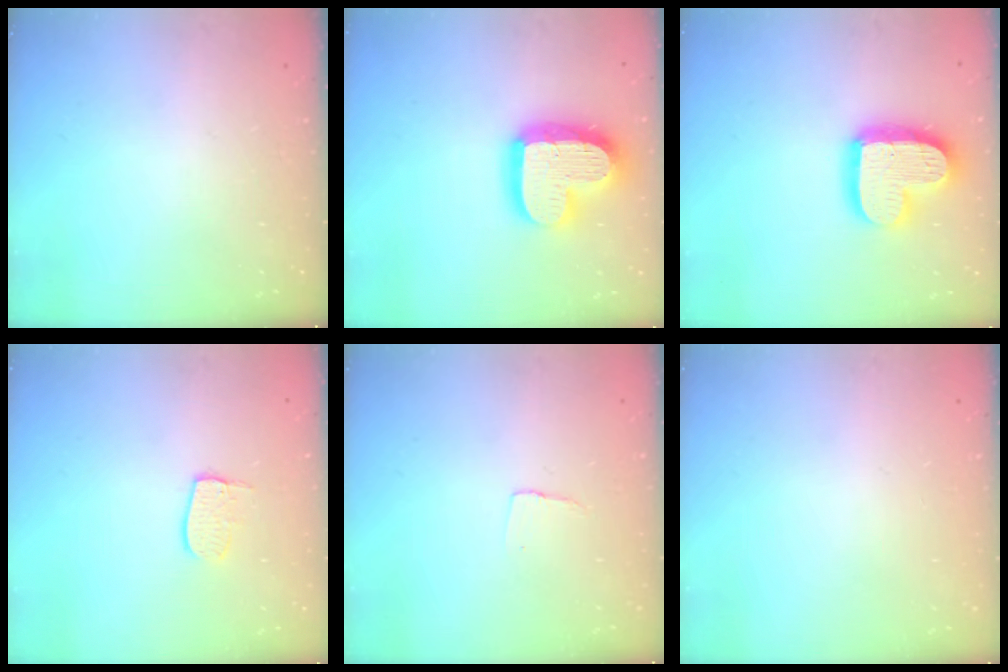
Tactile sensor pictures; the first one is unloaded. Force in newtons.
{"total": 19.6, "press": 19.6, "slide": 1.5}
{"total": 17.0, "press": 17.0, "slide": 1.3}
{"total": 7.2, "press": 7.2, "slide": 0.3}
{"total": 3.8, "press": 3.8, "slide": 0.3}
{"total": 0.0}